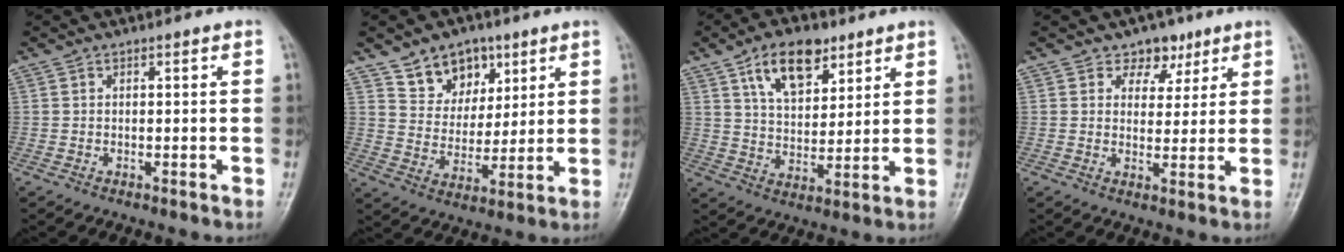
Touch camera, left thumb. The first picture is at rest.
{"total": 10.2, "force": [6.3, 7.3, 3.5], "torque": [-0.017, -0.036, 0.112]}
{"total": 11.5, "force": [6.5, 6.2, 7.1], "torque": [-0.095, -0.031, 0.117]}
{"total": 5.2, "force": [3.3, 3.8, 1.2], "torque": [0.016, -0.015, 0.049]}